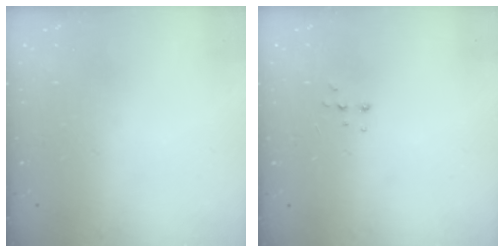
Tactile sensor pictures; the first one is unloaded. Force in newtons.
{"total": 5.0, "press": 4.9, "slide": 0.9}